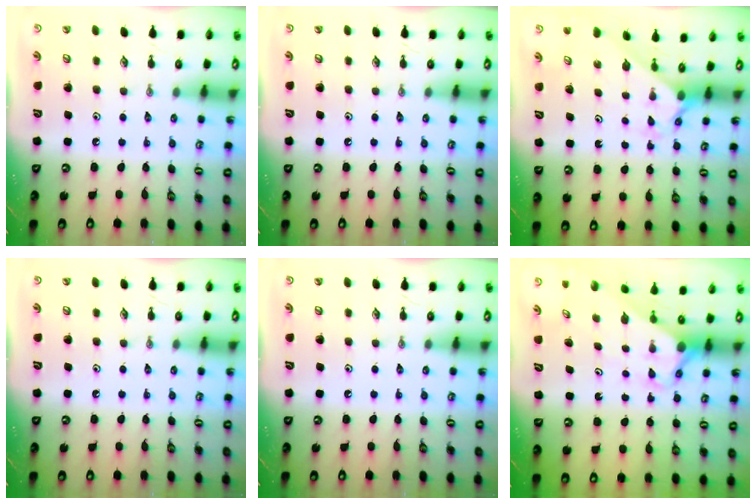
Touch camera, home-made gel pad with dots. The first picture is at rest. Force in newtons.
{"total": 0.0}
{"total": 1.9, "press": 1.9, "slide": 0.2}
{"total": 0.0}
{"total": 0.0}
{"total": 2.7, "press": 2.7, "slide": 0.2}